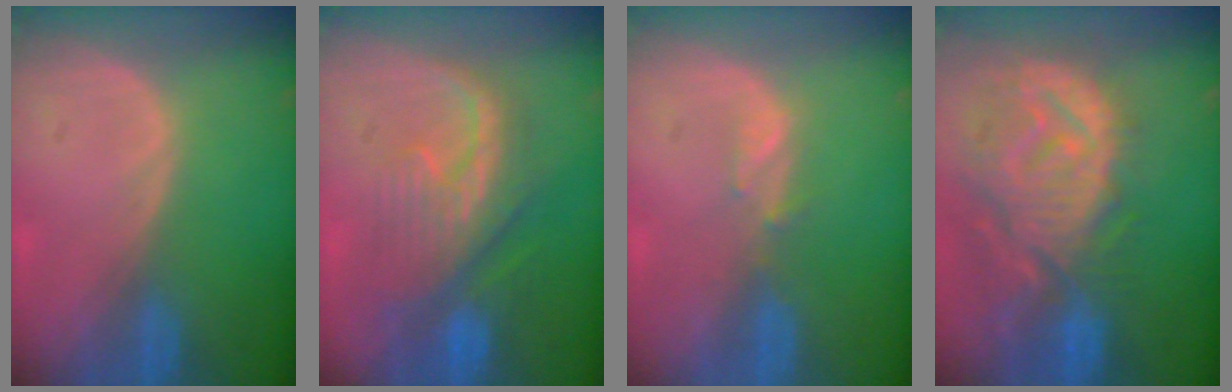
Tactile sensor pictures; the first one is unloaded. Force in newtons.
{"total": 8.7, "press": 8.5, "slide": 1.8}
{"total": 1.5, "press": 1.4, "slide": 0.2}
{"total": 12.8, "press": 11.2, "slide": 6.1}